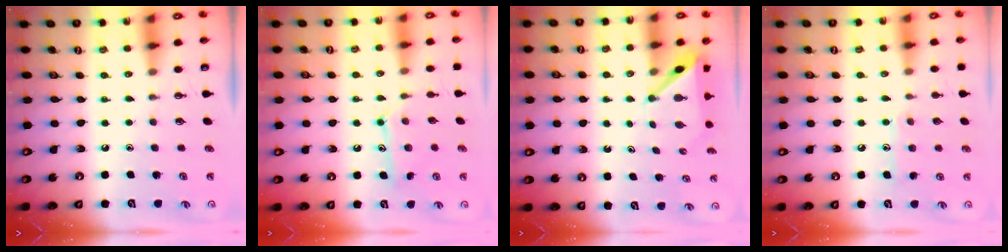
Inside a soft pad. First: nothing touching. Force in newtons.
{"total": 10.6, "press": 10.6, "slide": 0.0}
{"total": 5.2, "press": 5.1, "slide": 0.5}
{"total": 8.3, "press": 8.2, "slide": 0.5}